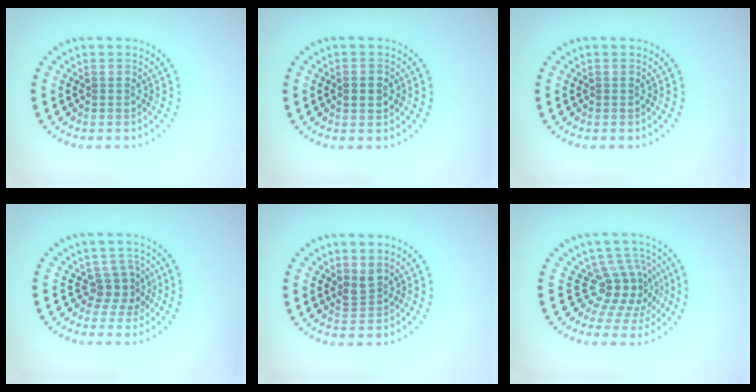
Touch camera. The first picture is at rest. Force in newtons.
{"total": 2.2, "press": 2.2, "slide": 0.1}
{"total": 0.0}
{"total": 2.2, "press": 1.5, "slide": 1.7}
{"total": 1.6, "press": 1.1, "slide": 1.1}
{"total": 4.1, "press": 2.8, "slide": 3.0}